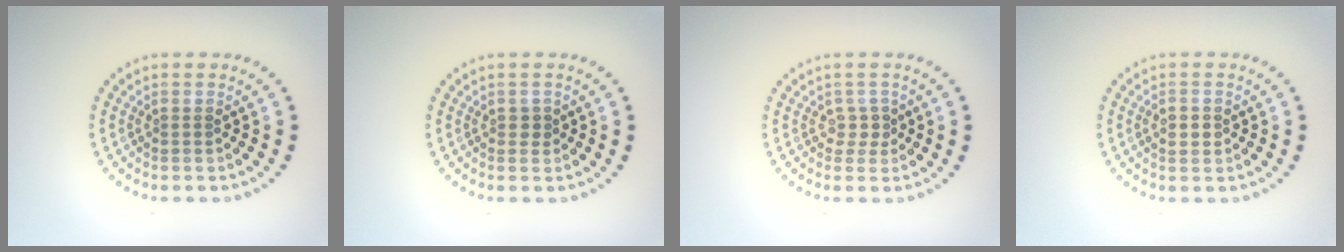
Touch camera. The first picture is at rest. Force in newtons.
{"total": 0.8, "press": 0.8, "slide": 0.2}
{"total": 1.3, "press": 0.9, "slide": 0.9}
{"total": 1.9, "press": 1.9, "slide": 0.1}